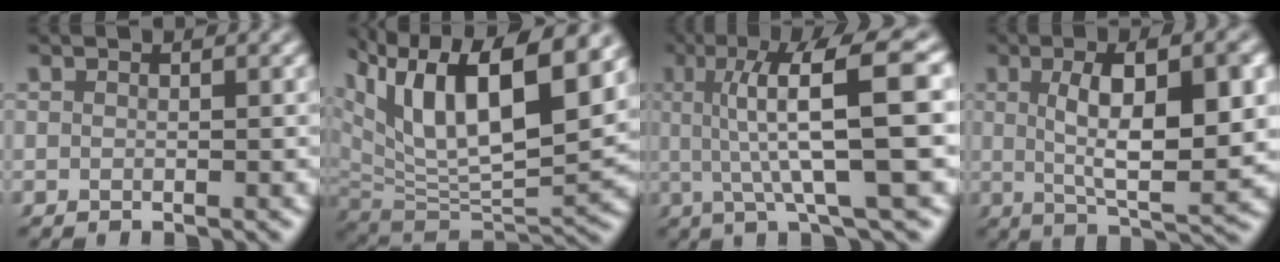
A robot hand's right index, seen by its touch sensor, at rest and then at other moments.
{"total": 13.1, "force": [3.7, 7.7, 9.9], "torque": [-0.194, -0.012, 0.061]}
{"total": 9.6, "force": [1.6, 1.8, 9.3], "torque": [-0.139, 0.016, 0.023]}
{"total": 7.2, "force": [1.1, 1.8, 6.8], "torque": [-0.111, -0.006, 0.021]}